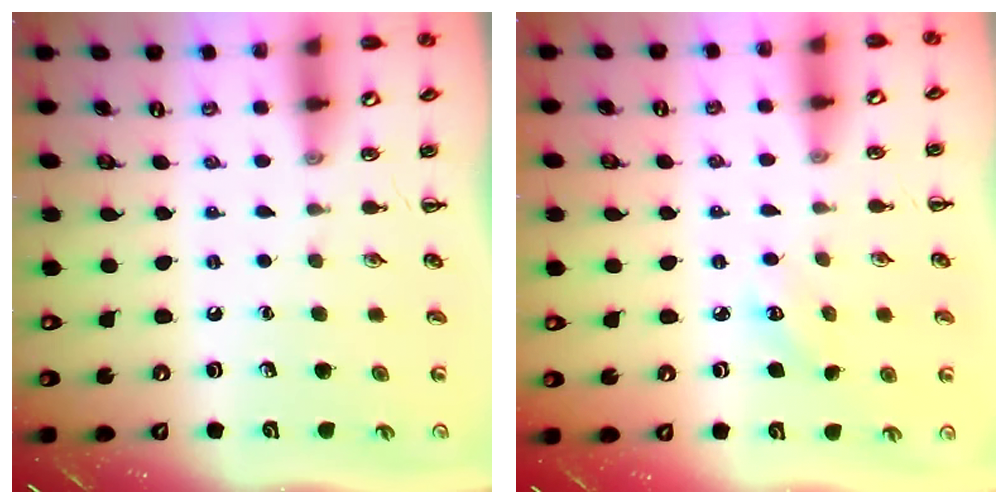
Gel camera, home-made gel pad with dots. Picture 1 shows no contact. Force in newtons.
{"total": 2.6, "press": 2.5, "slide": 0.7}